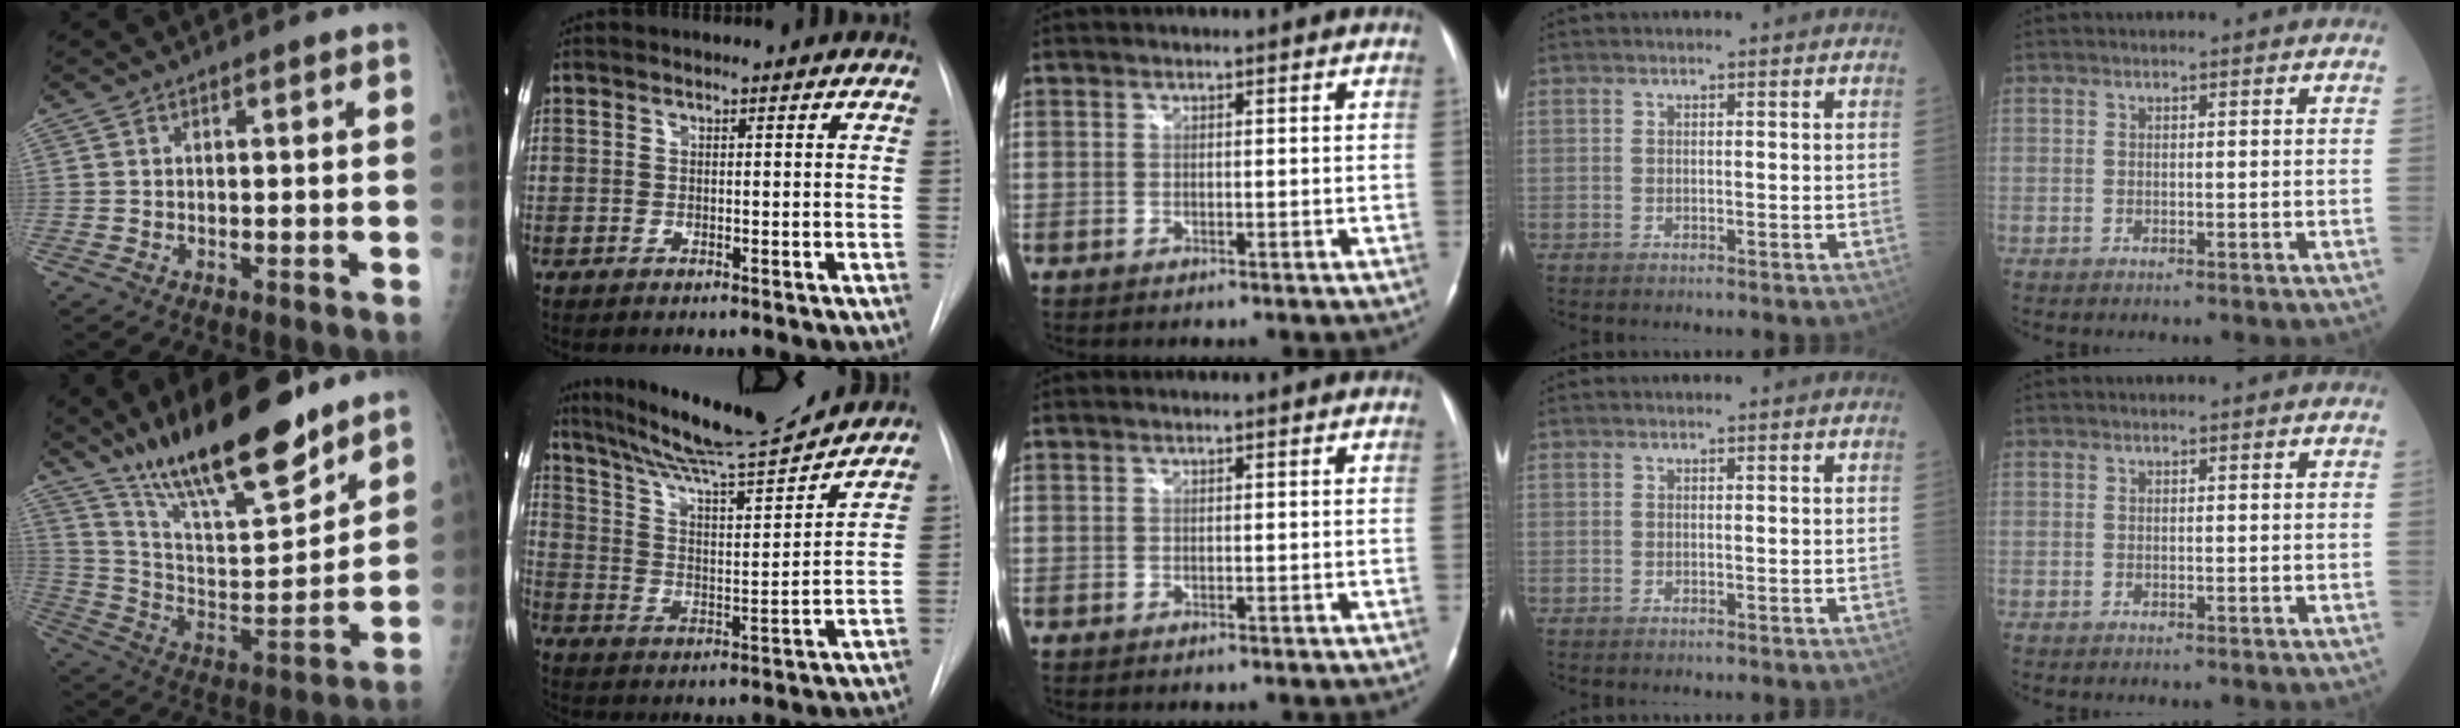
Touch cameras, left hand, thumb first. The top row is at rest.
{"thumb": {"total": 23.8, "force": [17.9, 6.2, 14.5], "torque": [-0.213, -0.082, 0.309]}, "index": {"total": 15.9, "force": [14.6, -0.4, 6.3], "torque": [-0.108, -0.023, 0.234]}}